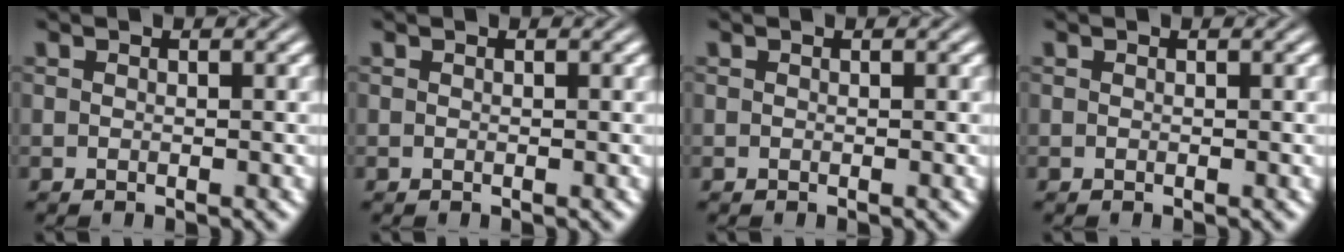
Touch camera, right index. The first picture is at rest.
{"total": 0.0}
{"total": 0.0}
{"total": 2.1, "force": [-0.2, -2.0, -0.6], "torque": [0.025, -0.009, 0.009]}